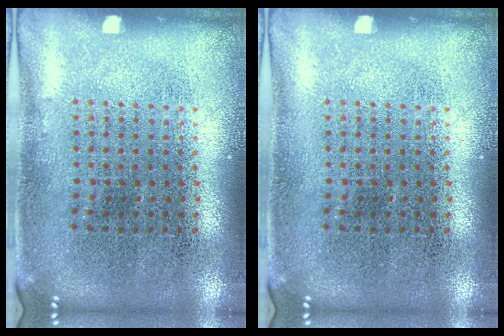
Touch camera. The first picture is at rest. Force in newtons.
{"total": 0.0}